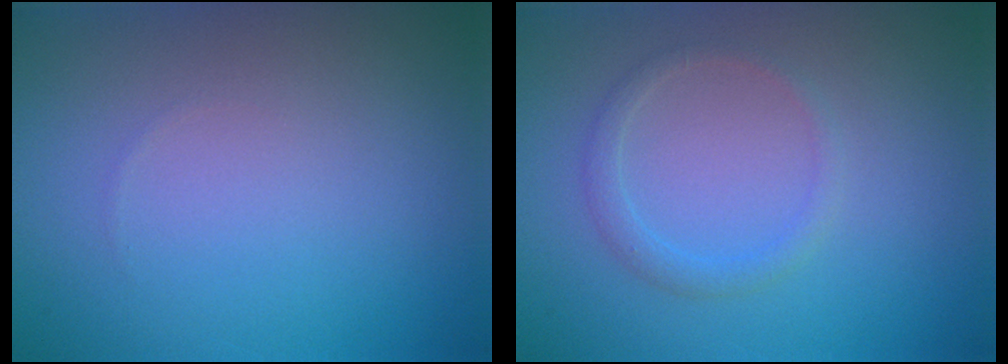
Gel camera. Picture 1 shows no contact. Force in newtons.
{"total": 1.4, "press": 1.4, "slide": 0.2}